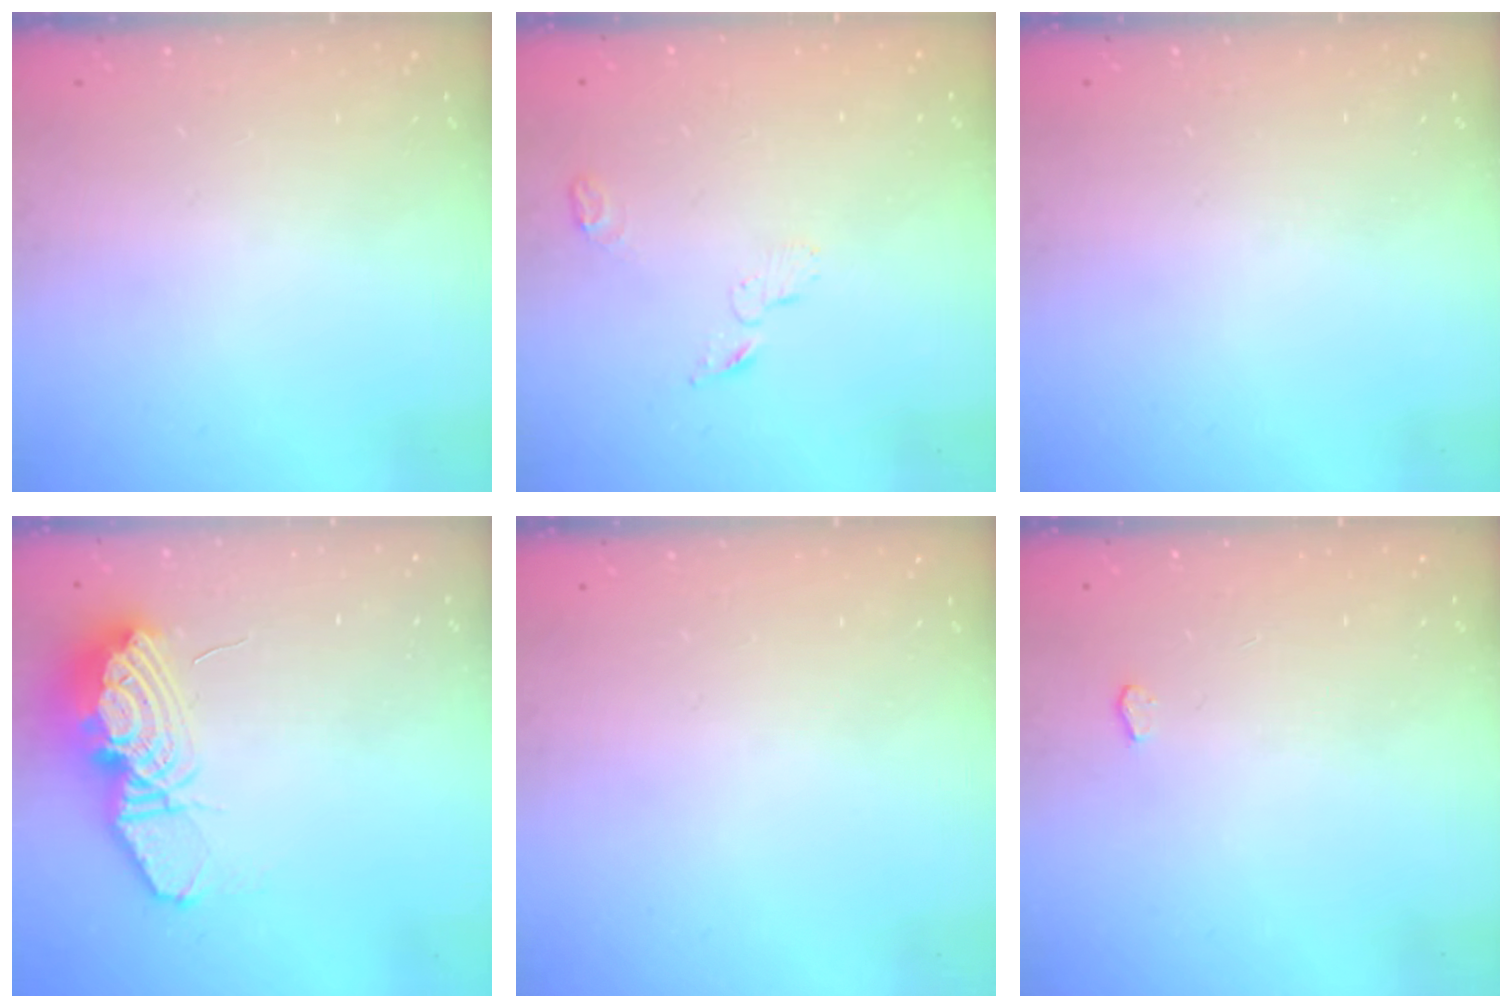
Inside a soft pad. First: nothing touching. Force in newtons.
{"total": 3.2, "press": 3.2, "slide": 0.3}
{"total": 0.0}
{"total": 14.4, "press": 14.4, "slide": 1.4}
{"total": 0.0}
{"total": 2.1, "press": 2.1, "slide": 0.2}